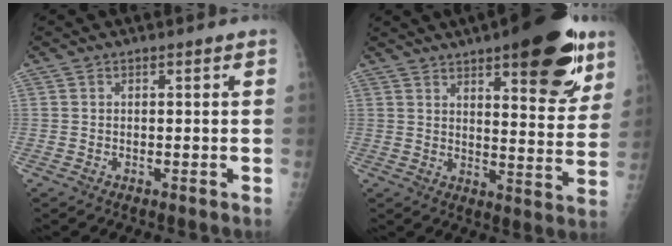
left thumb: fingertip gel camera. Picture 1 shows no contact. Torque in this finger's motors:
{"motor_torque": [2.52, 1.75, 1.76, -1.01, 0.42]}